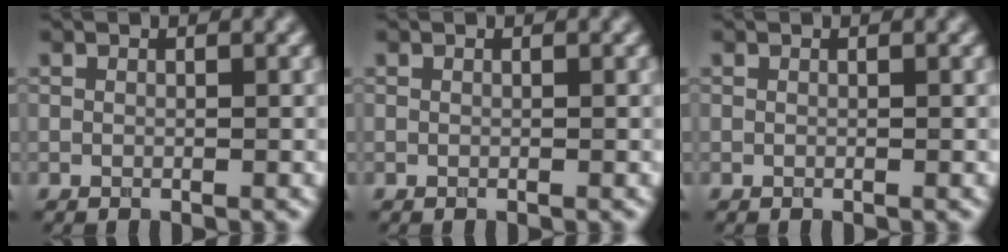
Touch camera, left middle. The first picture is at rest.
{"total": 0.0}
{"total": 0.0}